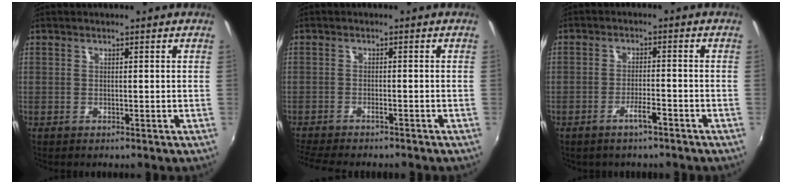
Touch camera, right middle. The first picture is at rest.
{"total": 7.0, "force": [-6.2, 1.0, 3.1], "torque": [-0.082, -0.018, -0.102]}
{"total": 3.3, "force": [-2.4, 0.6, 2.1], "torque": [-0.048, 0.002, -0.037]}